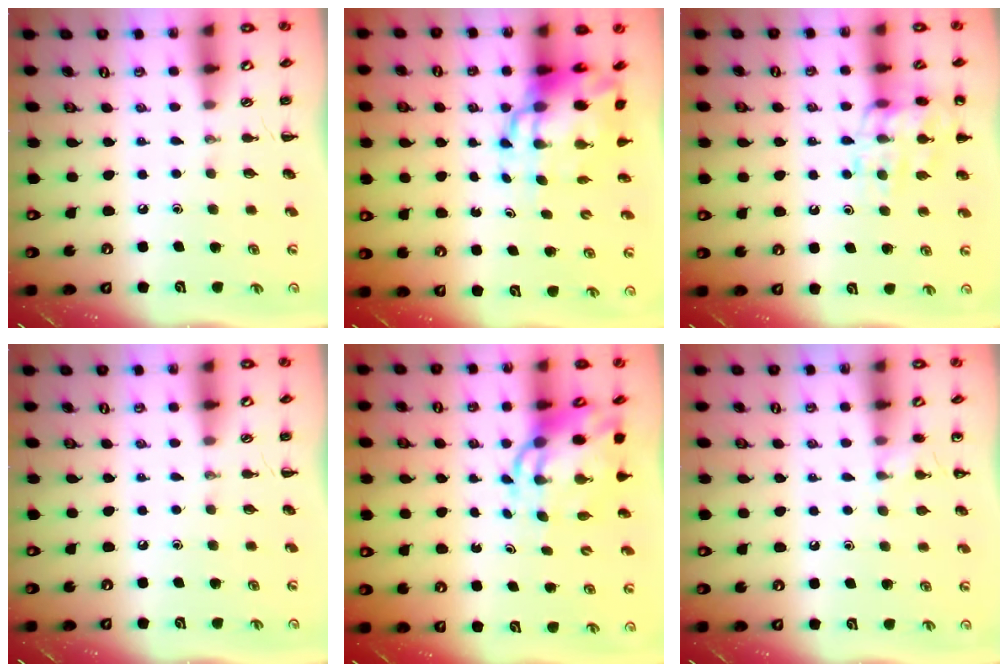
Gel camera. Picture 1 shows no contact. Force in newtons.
{"total": 11.1, "press": 10.8, "slide": 2.9}
{"total": 15.2, "press": 15.1, "slide": 1.9}
{"total": 0.0}
{"total": 8.1, "press": 7.7, "slide": 2.3}
{"total": 4.1, "press": 4.0, "slide": 1.0}